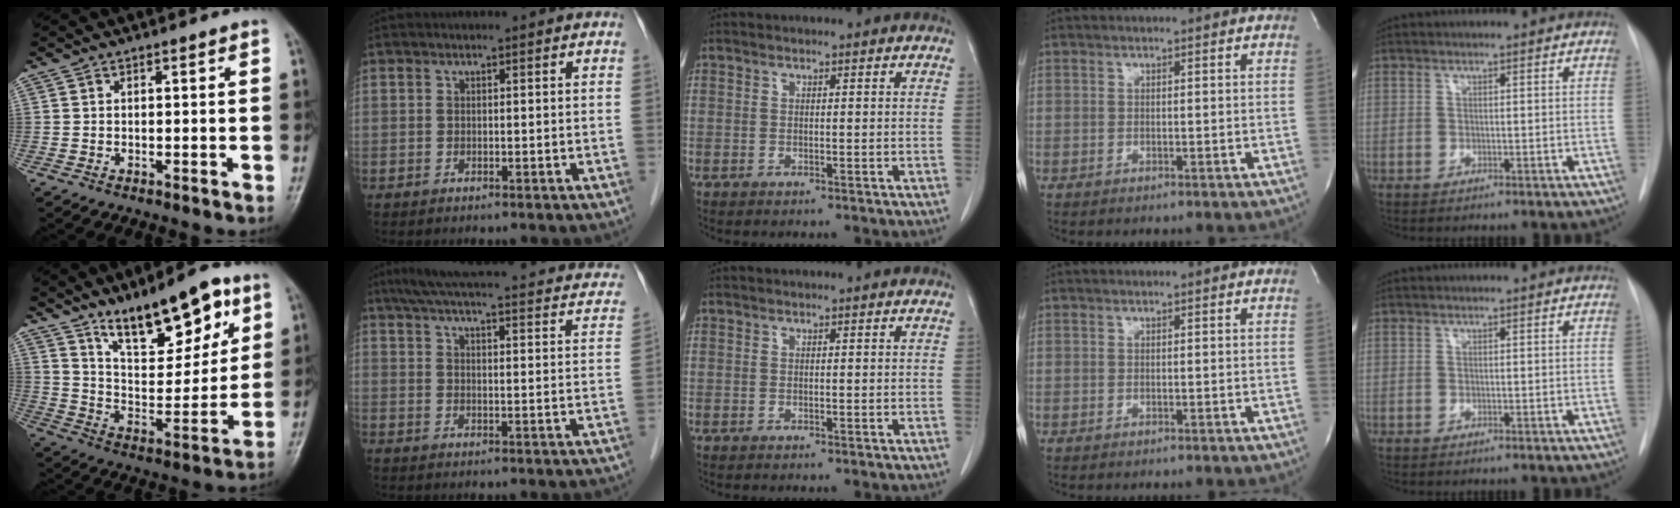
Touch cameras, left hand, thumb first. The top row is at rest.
{"thumb": {"total": 17.3, "force": [10.8, 6.5, 11.8], "torque": [-0.143, -0.058, 0.187]}, "index": {"total": 26.7, "force": [22.3, 5.1, 13.8], "torque": [-0.199, 0.015, 0.261]}}